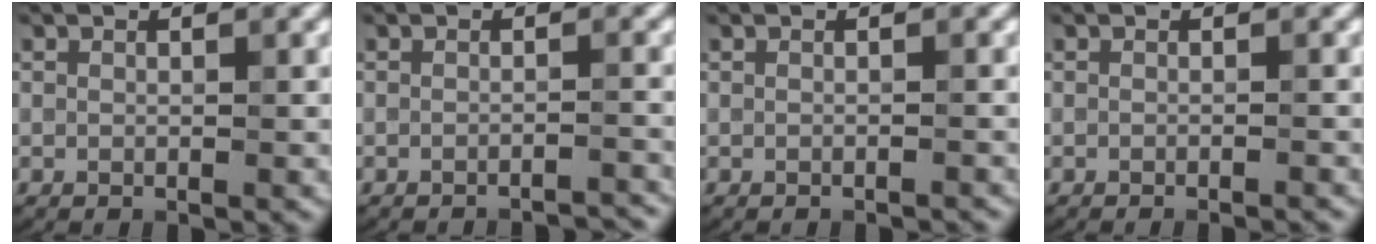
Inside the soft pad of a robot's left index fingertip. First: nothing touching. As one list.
[{"total": 2.9, "force": [-2.7, 0.3, 1.0], "torque": [-0.005, 0.011, -0.037]}, {"total": 1.0, "force": [-0.8, 0.2, 0.6], "torque": [0.000, 0.000, -0.020]}, {"total": 1.2, "force": [-0.9, 0.3, 0.8], "torque": [-0.001, -0.007, -0.020]}]